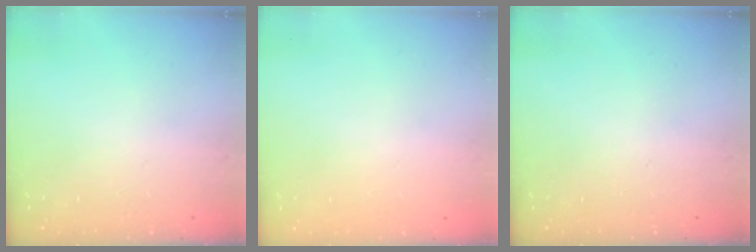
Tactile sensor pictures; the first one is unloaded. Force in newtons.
{"total": 0.0}
{"total": 0.0}